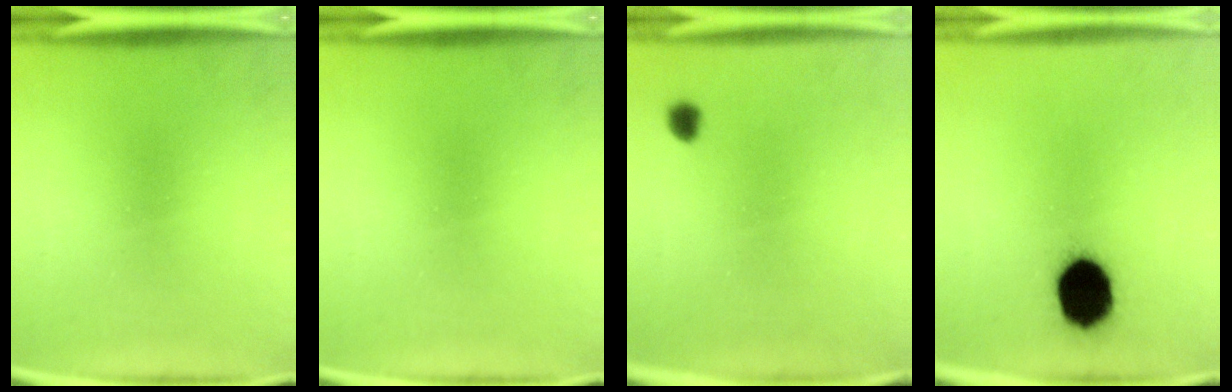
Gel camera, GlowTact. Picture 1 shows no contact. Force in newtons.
{"total": 0.0}
{"total": 1.8}
{"total": 12.3}